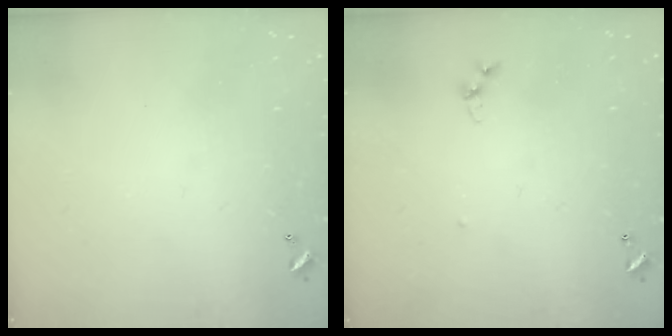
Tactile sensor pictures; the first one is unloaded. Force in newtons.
{"total": 5.3, "press": 5.2, "slide": 0.6}